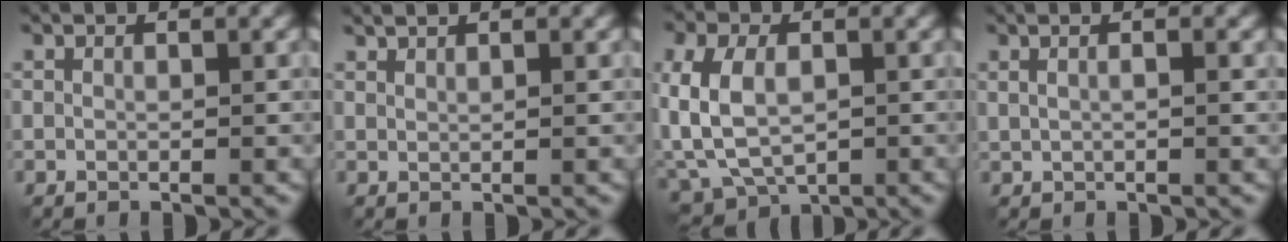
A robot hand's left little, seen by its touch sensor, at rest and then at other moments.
{"total": 1.1, "force": [0.9, 0.2, 0.6], "torque": [-0.005, 0.001, 0.012]}
{"total": 8.3, "force": [-1.0, 5.0, 6.6], "torque": [-0.159, 0.003, -0.026]}
{"total": 2.3, "force": [0.8, 1.0, 1.9], "torque": [-0.015, 0.007, -0.001]}